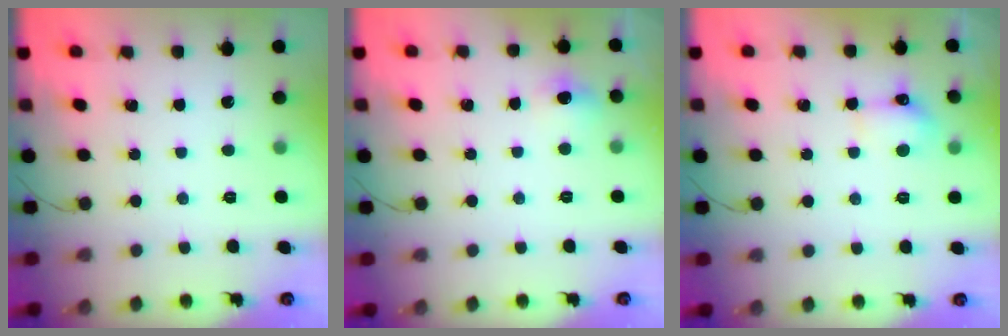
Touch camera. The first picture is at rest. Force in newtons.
{"total": 8.3, "press": 4.8, "slide": 6.8}
{"total": 5.5, "press": 5.5, "slide": 0.9}